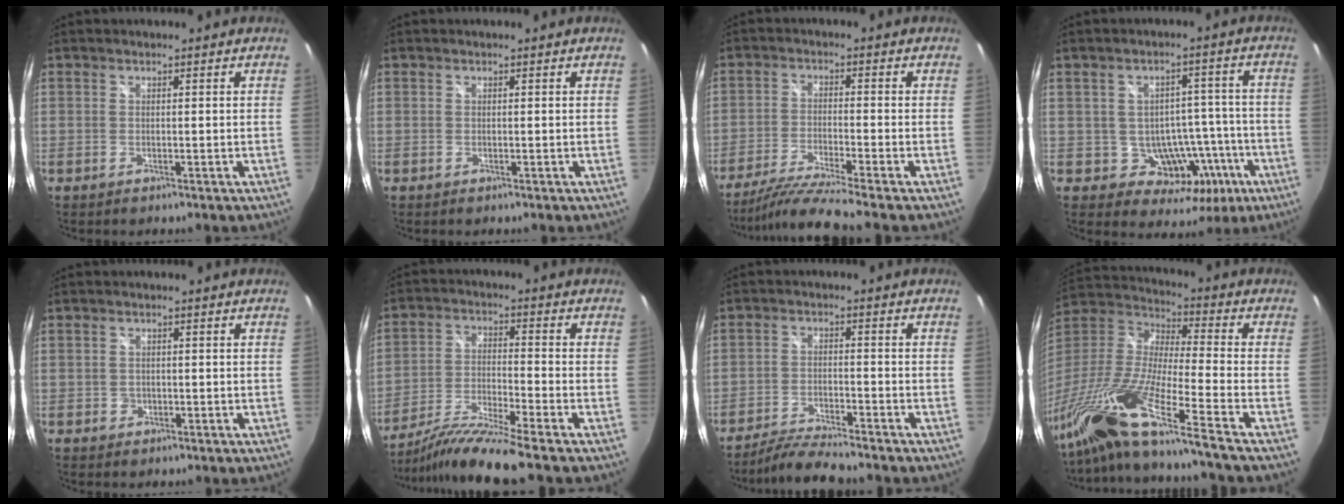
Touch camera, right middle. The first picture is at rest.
{"total": 0.0}
{"total": 9.0, "force": [-7.6, -1.9, 4.3], "torque": [-0.099, -0.022, -0.140]}
{"total": 9.9, "force": [-3.2, 8.4, 4.2], "torque": [-0.066, 0.027, -0.022]}
{"total": 1.6, "force": [-0.6, 1.4, 0.3], "torque": [-0.004, -0.002, -0.007]}
{"total": 11.5, "force": [-9.7, -2.1, 5.8], "torque": [-0.121, -0.018, -0.180]}
{"total": 7.7, "force": [-7.0, 0.3, 3.1], "torque": [-0.083, -0.011, -0.129]}
{"total": 23.7, "force": [-16.8, -0.1, 16.8], "torque": [-0.285, -0.066, -0.312]}